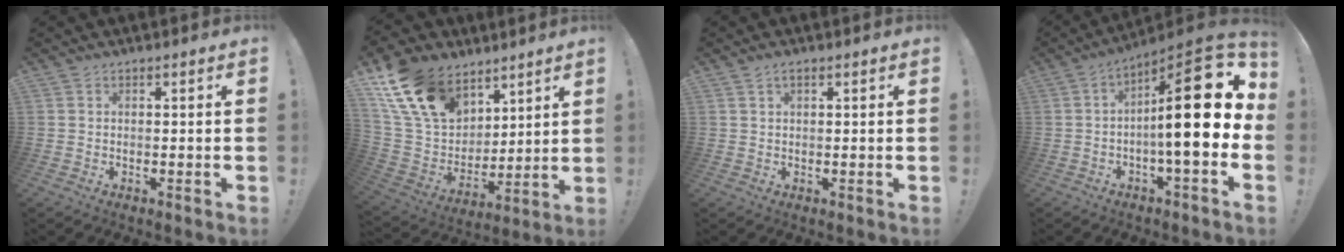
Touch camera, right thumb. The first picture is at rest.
{"total": 19.1, "force": [11.4, 12.8, 8.5], "torque": [-0.172, -0.060, 0.229]}
{"total": 1.9, "force": [1.1, 0.9, 1.3], "torque": [-0.018, 0.000, 0.018]}
{"total": 22.6, "force": [2.2, 5.1, 21.9], "torque": [-0.331, -0.012, 0.031]}